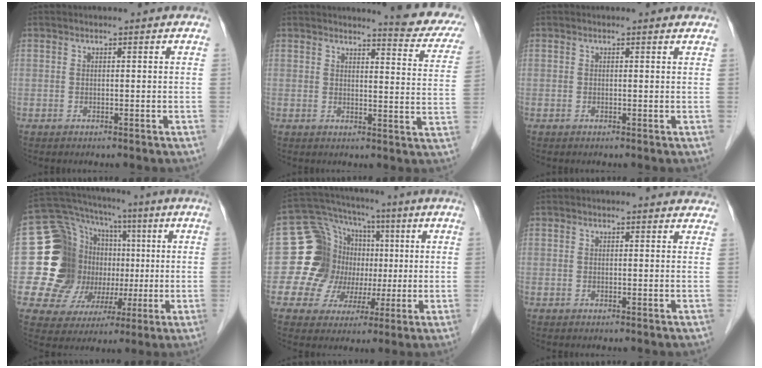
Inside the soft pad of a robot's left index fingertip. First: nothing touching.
{"total": 11.5, "force": [10.5, 1.8, 4.3], "torque": [-0.033, -0.049, 0.095]}
{"total": 1.0, "force": [0.8, 0.4, 0.3], "torque": [-0.009, 0.004, 0.006]}
{"total": 17.6, "force": [-0.3, 15.3, 8.7], "torque": [-0.132, 0.045, 0.014]}
{"total": 12.6, "force": [-0.1, 11.7, 4.5], "torque": [-0.068, 0.039, 0.008]}
{"total": 6.3, "force": [5.9, 1.6, 1.6], "torque": [-0.005, 0.011, 0.051]}